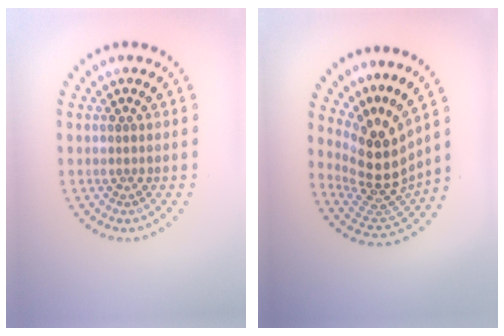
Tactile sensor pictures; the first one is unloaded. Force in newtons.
{"total": 5.0, "press": 3.6, "slide": 3.5}